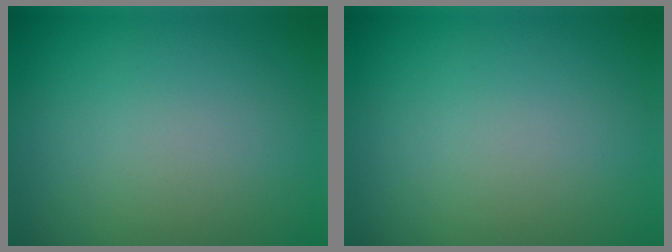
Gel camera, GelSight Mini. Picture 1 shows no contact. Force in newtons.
{"total": 0.0}